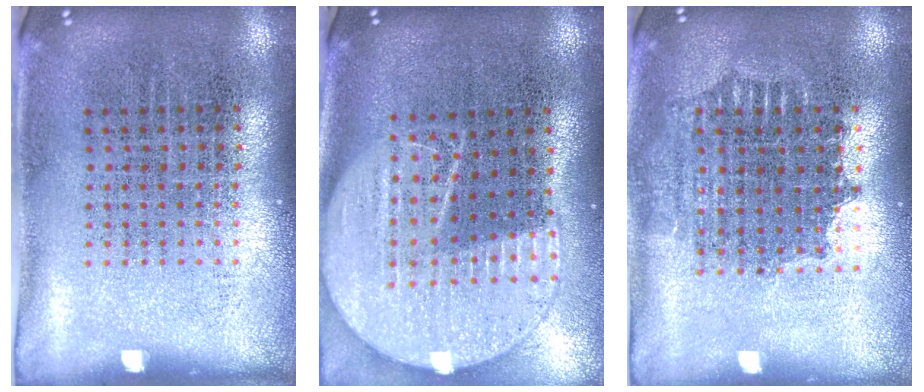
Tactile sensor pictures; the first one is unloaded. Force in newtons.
{"total": 2.1, "press": 1.9, "slide": 1.0}
{"total": 1.6, "press": 1.3, "slide": 0.8}